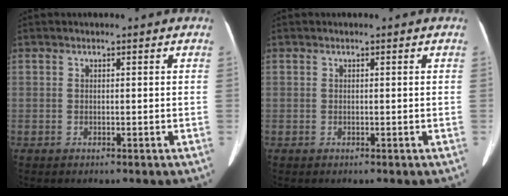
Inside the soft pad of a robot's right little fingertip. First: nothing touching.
{"total": 0.0}